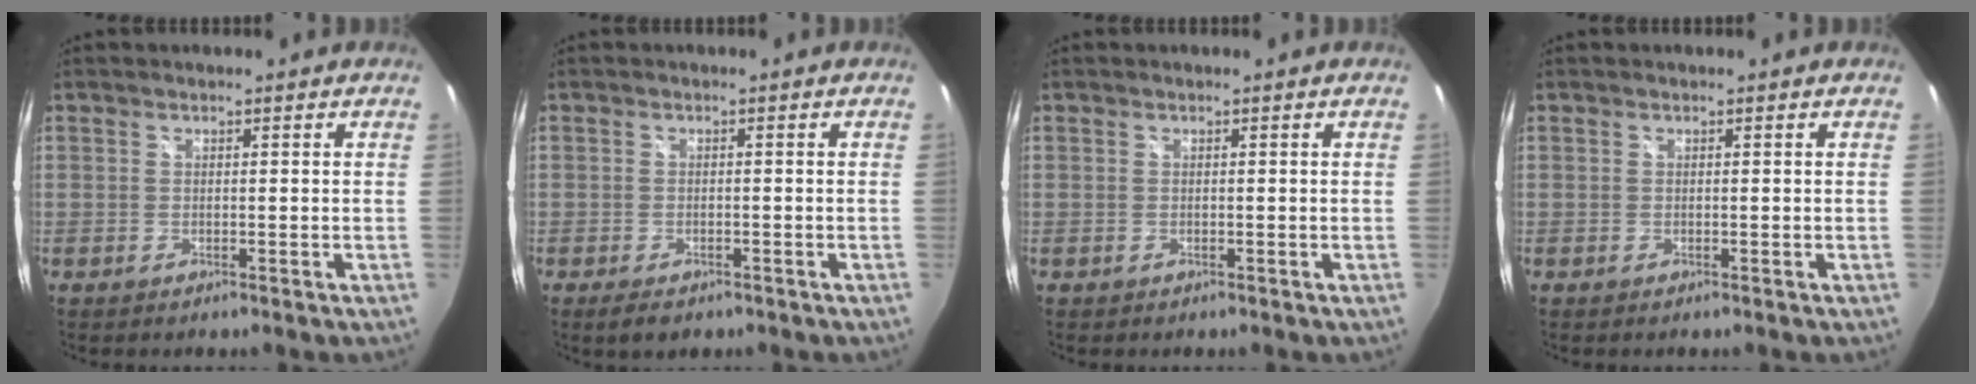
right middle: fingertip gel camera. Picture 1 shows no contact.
{"total": 3.4, "force": [-2.3, 1.8, 1.8], "torque": [-0.039, -0.011, -0.034]}
{"total": 0.0}
{"total": 0.0}